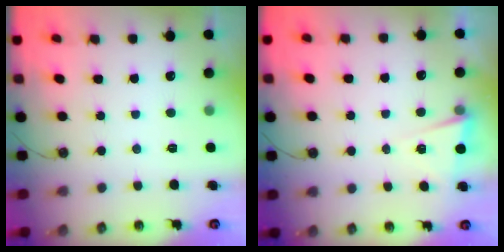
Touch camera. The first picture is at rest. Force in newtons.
{"total": 3.0, "press": 2.8, "slide": 0.9}